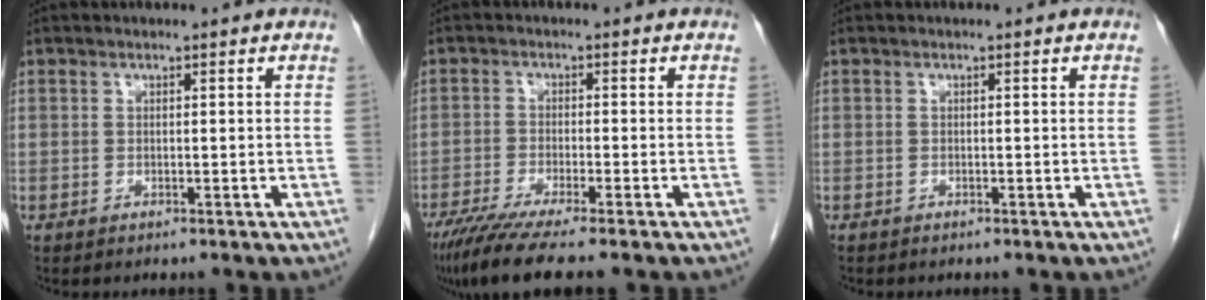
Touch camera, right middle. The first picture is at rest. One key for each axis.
{"total": 8.9, "fx": -6.9, "fy": -0.1, "fz": 5.5, "tx": -0.087, "ty": -0.025, "tz": -0.114}
{"total": 0.0}